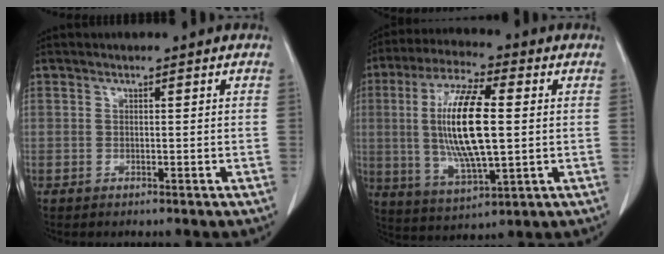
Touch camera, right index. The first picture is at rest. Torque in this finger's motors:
{"motor_torque": [2.14, 0.00, 1.05, 0.21]}